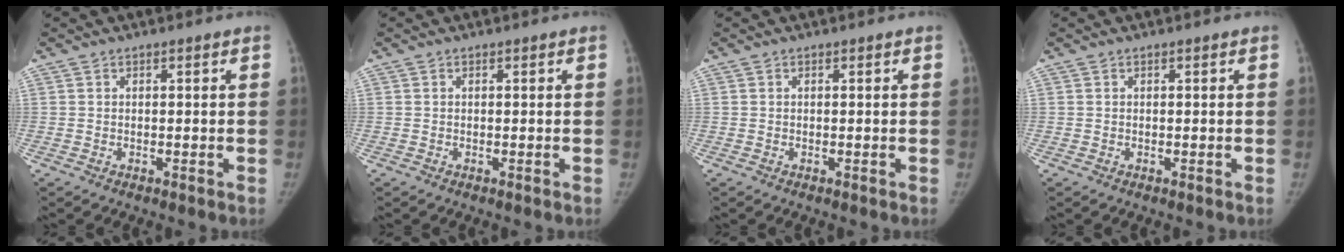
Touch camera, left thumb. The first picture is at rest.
{"total": 0.0}
{"total": 0.0}
{"total": 0.0}